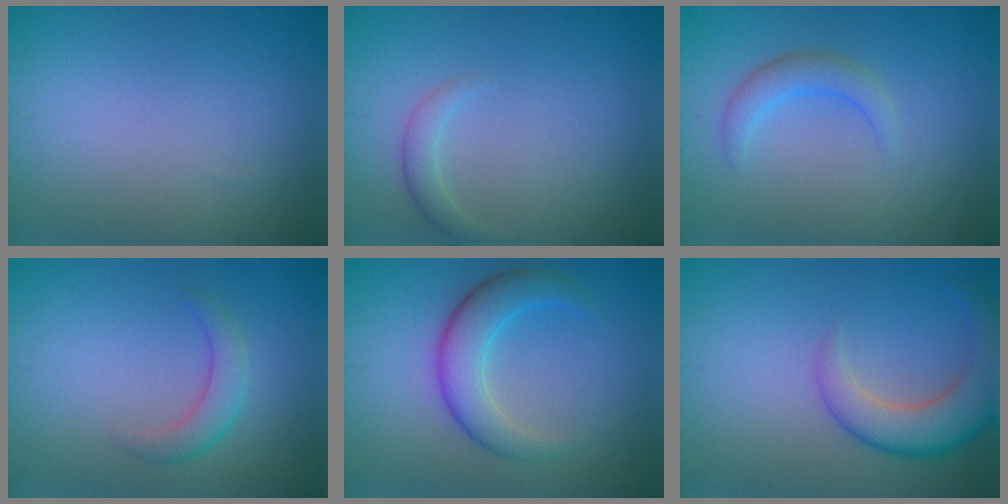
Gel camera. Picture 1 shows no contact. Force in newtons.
{"total": 1.3, "press": 1.3, "slide": 0.0}
{"total": 2.1, "press": 2.0, "slide": 0.3}
{"total": 2.4, "press": 2.4, "slide": 0.2}
{"total": 4.2, "press": 4.2, "slide": 0.1}
{"total": 5.2, "press": 5.2, "slide": 0.3}